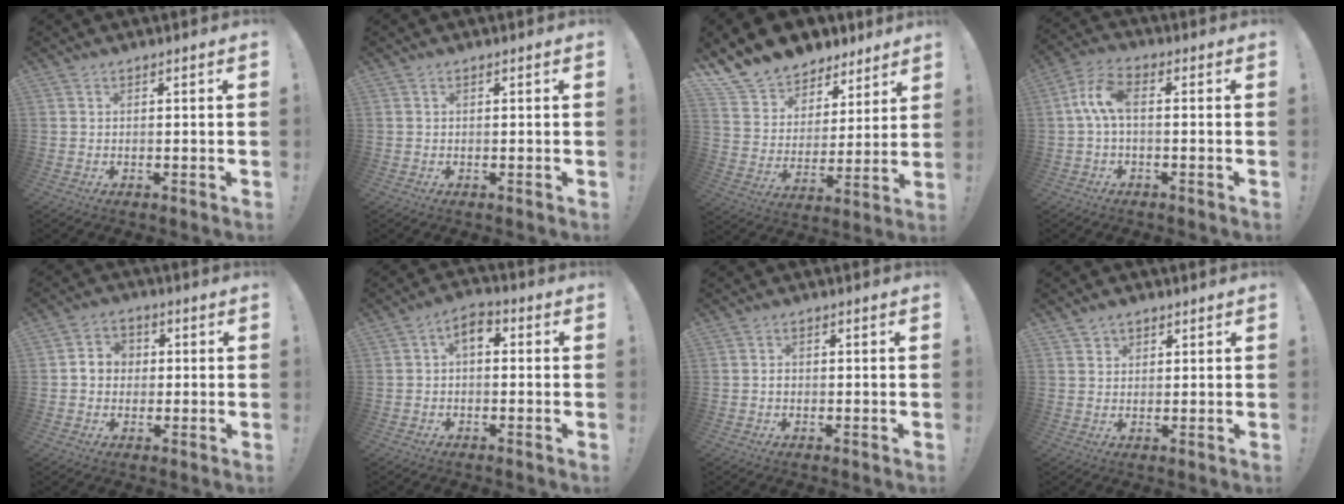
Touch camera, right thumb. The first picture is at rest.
{"total": 0.0}
{"total": 12.0, "force": [9.4, 7.1, 1.9], "torque": [-0.051, -0.075, 0.181]}
{"total": 8.0, "force": [0.0, 3.8, 7.1], "torque": [-0.144, 0.008, 0.002]}
{"total": 5.8, "force": [0.1, 5.3, 2.4], "torque": [-0.038, 0.015, 0.004]}
{"total": 4.7, "force": [0.5, 2.9, 3.7], "torque": [-0.053, 0.003, 0.006]}
{"total": 0.7, "force": [-0.4, 0.6, 0.3], "torque": [-0.006, 0.003, -0.007]}
{"total": 2.3, "force": [1.6, 1.7, 0.3], "torque": [-0.003, -0.008, 0.028]}